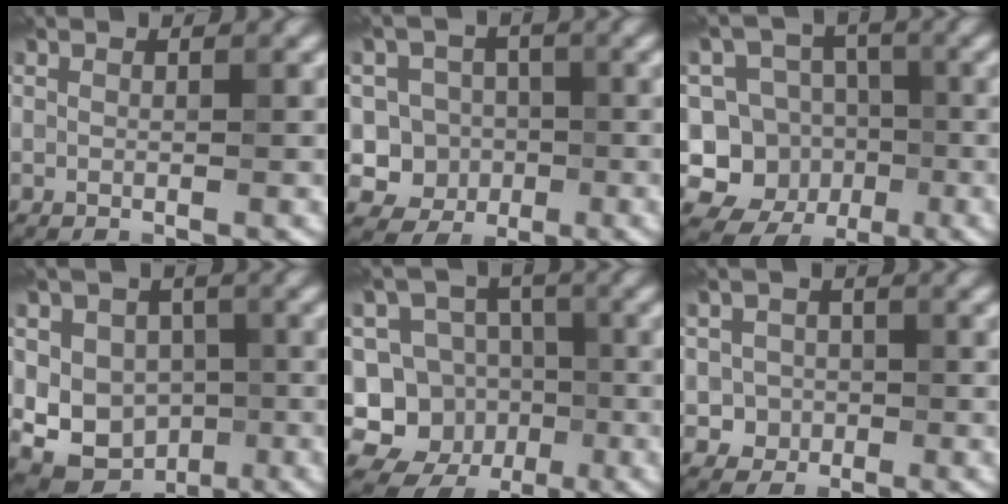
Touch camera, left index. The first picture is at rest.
{"total": 4.7, "force": [-1.0, 4.5, 1.2], "torque": [0.005, 0.008, -0.038]}
{"total": 6.9, "force": [-1.4, 6.5, 2.0], "torque": [-0.010, -0.002, -0.042]}
{"total": 7.9, "force": [-0.6, 6.9, 3.7], "torque": [-0.045, 0.001, -0.027]}
{"total": 8.1, "force": [-2.1, 7.5, 2.2], "torque": [-0.025, 0.011, -0.052]}
{"total": 2.2, "force": [-0.5, 2.1, 0.4], "torque": [0.013, 0.000, -0.012]}